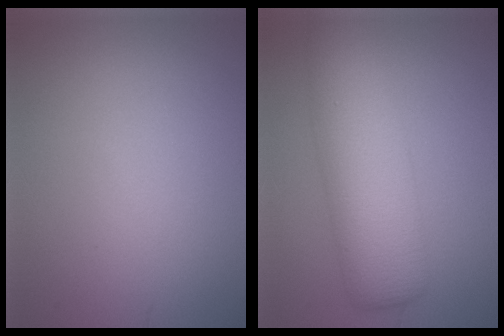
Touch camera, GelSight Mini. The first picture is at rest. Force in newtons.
{"total": 7.4, "press": 7.4, "slide": 0.3}